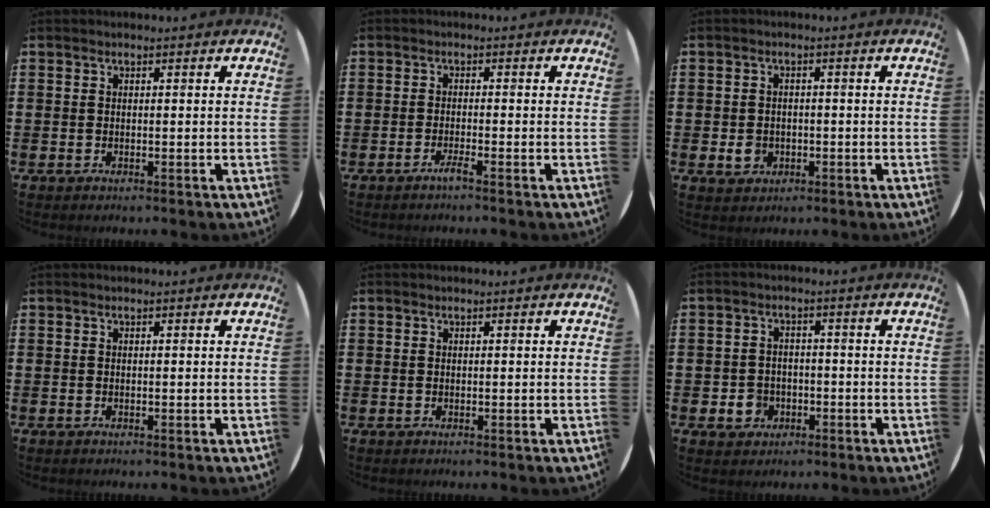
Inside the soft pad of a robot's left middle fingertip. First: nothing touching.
{"total": 1.3, "force": [-0.9, -0.2, 0.9], "torque": [-0.018, -0.005, -0.016]}
{"total": 2.2, "force": [-0.5, 1.8, 1.1], "torque": [-0.024, 0.005, -0.011]}
{"total": 0.0}
{"total": 0.0}
{"total": 2.7, "force": [-1.0, 2.4, 0.8], "torque": [-0.022, 0.004, -0.023]}